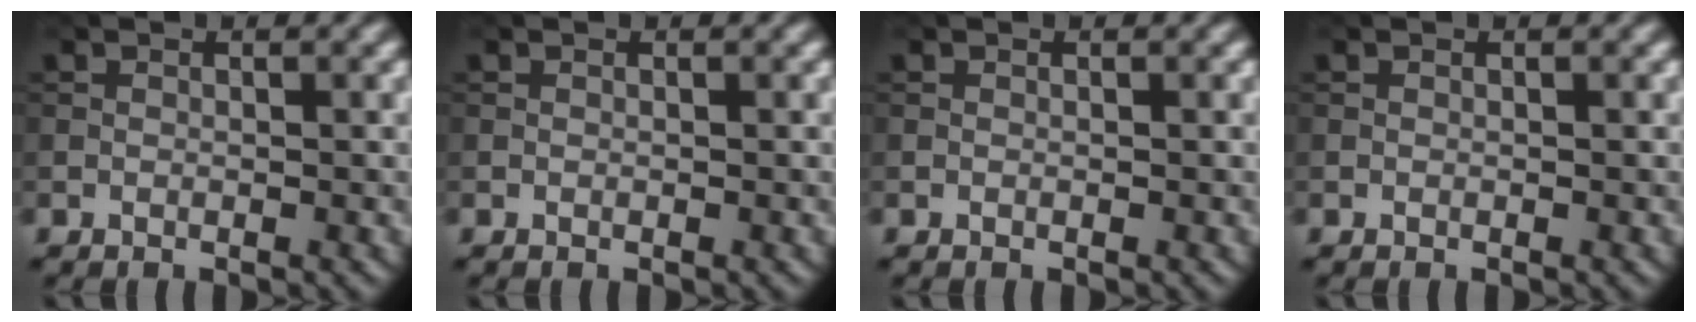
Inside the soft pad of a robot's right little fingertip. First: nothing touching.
{"total": 0.0}
{"total": 0.0}
{"total": 0.0}